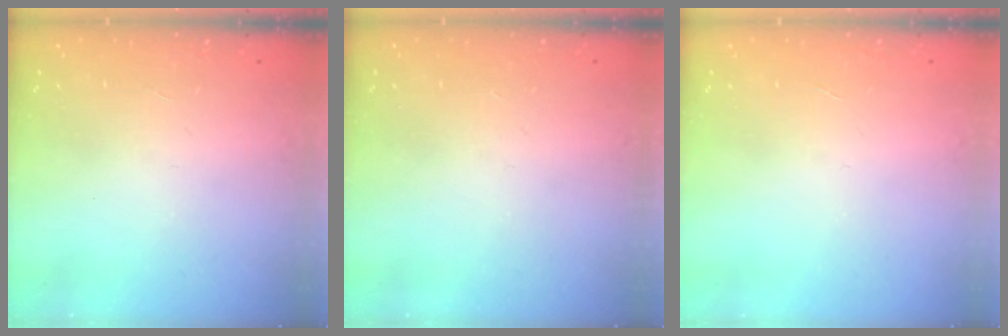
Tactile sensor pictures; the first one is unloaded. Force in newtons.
{"total": 1.9, "press": 1.9, "slide": 0.3}
{"total": 0.0}